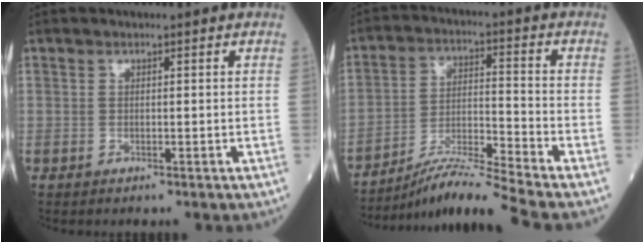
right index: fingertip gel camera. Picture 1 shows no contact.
{"total": 10.3, "force": [-9.1, -2.9, 3.7], "torque": [-0.069, -0.008, -0.165]}